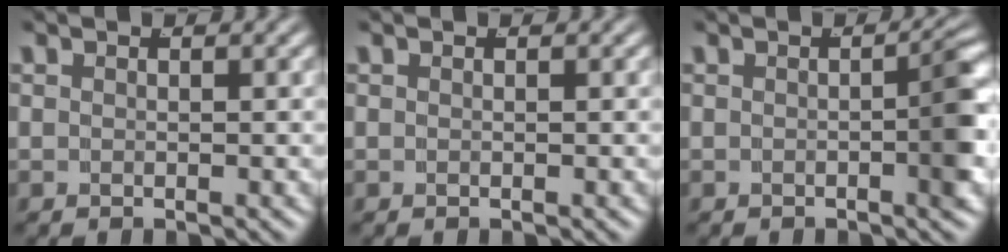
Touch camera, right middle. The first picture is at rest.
{"total": 0.0}
{"total": 3.2, "force": [-0.6, 0.6, 3.1], "torque": [-0.031, 0.006, -0.013]}